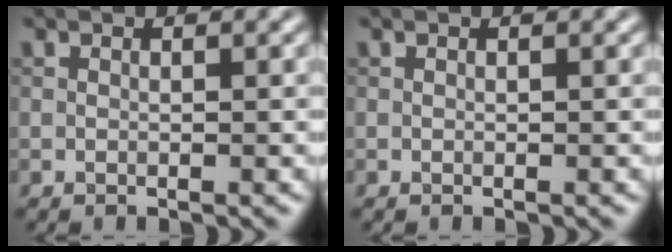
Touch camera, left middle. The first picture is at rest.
{"total": 0.0}